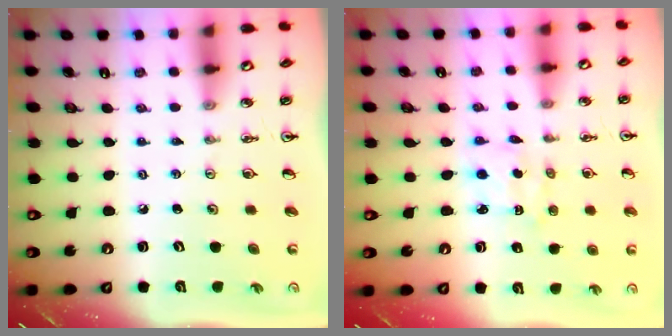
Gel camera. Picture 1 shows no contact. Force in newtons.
{"total": 2.3, "press": 2.3, "slide": 0.4}